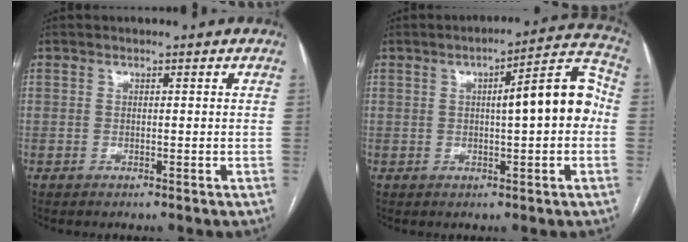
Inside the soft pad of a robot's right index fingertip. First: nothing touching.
{"total": 10.1, "force": [0.4, 1.8, 9.9], "torque": [-0.128, 0.035, 0.003]}